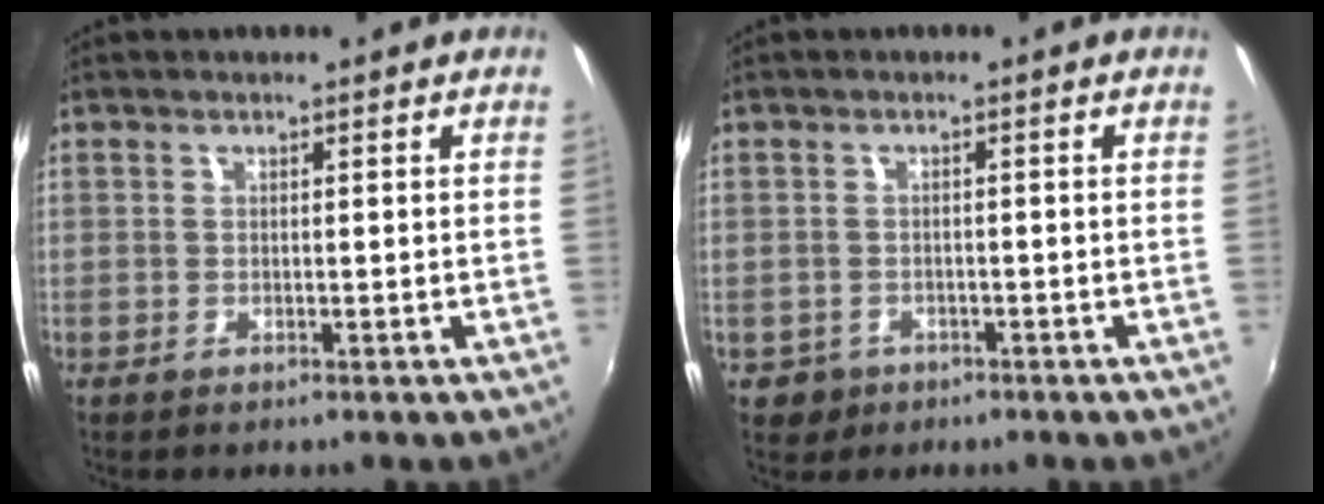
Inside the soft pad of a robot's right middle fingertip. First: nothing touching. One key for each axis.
{"total": 3.7, "fx": -1.6, "fy": 3.2, "fz": 0.9, "tx": -0.030, "ty": -0.002, "tz": -0.019}